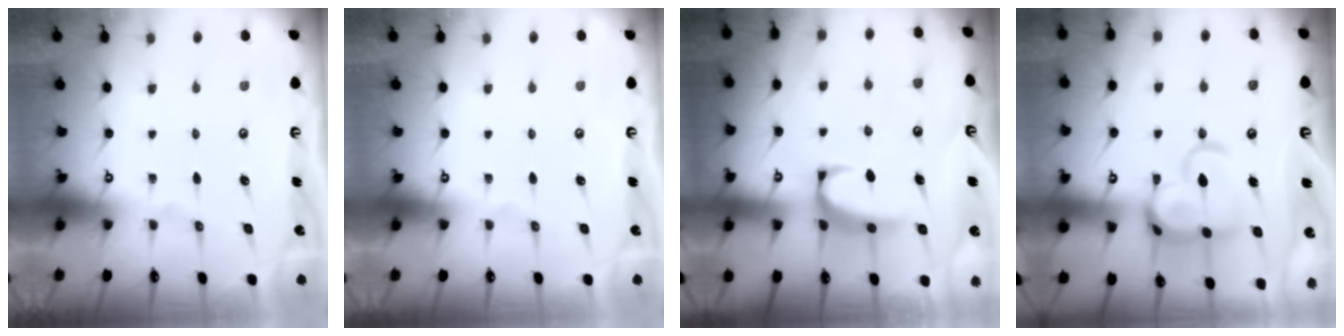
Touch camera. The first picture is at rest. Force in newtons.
{"total": 0.0}
{"total": 2.6, "press": 2.5, "slide": 0.7}
{"total": 7.6, "press": 7.5, "slide": 1.4}